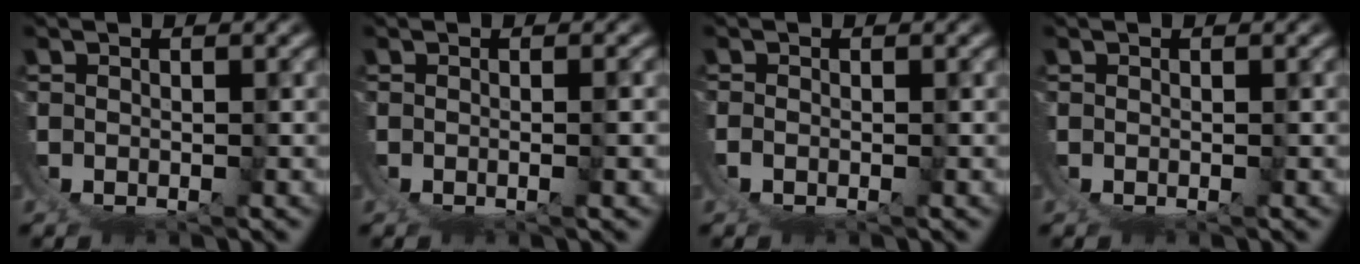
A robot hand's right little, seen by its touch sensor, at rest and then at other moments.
{"total": 1.3, "force": [0.1, -0.8, 1.0], "torque": [-0.022, -0.003, 0.007]}
{"total": 0.8, "force": [0.0, 0.6, 0.6], "torque": [-0.019, -0.001, 0.000]}
{"total": 0.0}